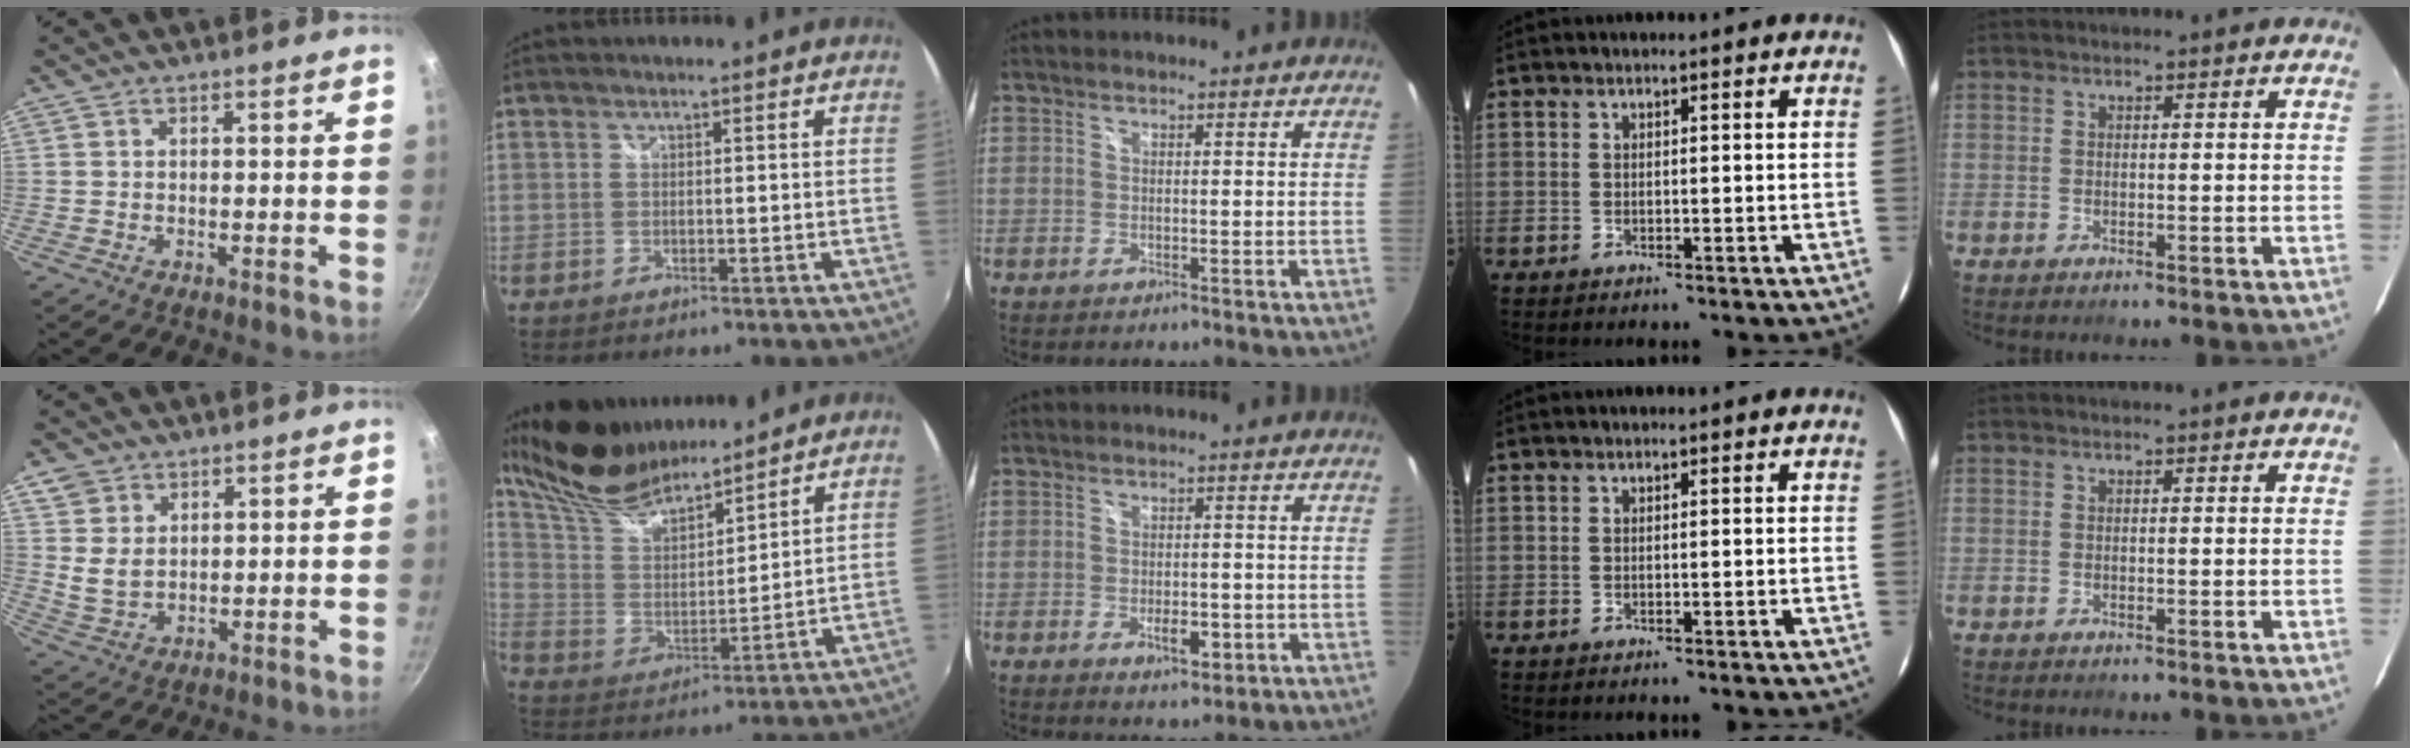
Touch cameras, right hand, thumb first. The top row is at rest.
{"thumb": {"total": 5.8, "force": [2.5, 4.5, 2.7], "torque": [-0.037, -0.017, 0.051]}, "index": {"total": 16.0, "force": [13.7, 4.4, 6.9], "torque": [-0.140, 0.014, 0.264]}, "middle": {"total": 3.8, "force": [-1.5, 1.5, 3.1], "torque": [-0.057, -0.008, -0.018]}}